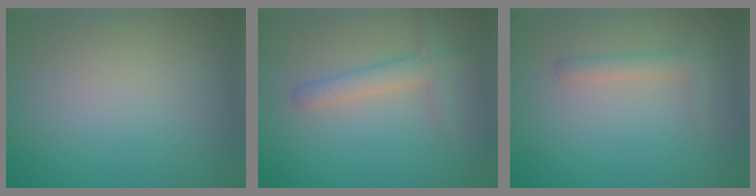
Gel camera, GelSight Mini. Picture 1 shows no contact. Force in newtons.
{"total": 1.8, "press": 1.8, "slide": 0.2}
{"total": 0.9, "press": 0.9, "slide": 0.1}